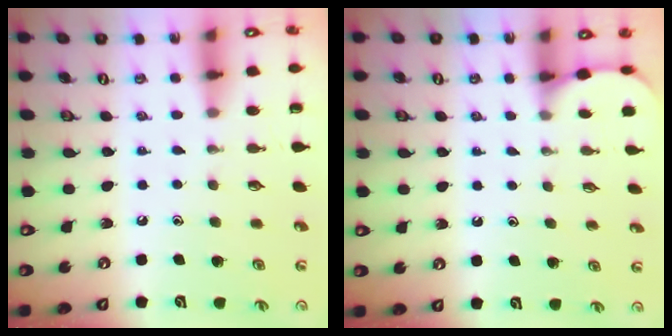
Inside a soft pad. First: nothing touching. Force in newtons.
{"total": 1.8, "press": 1.8, "slide": 0.2}